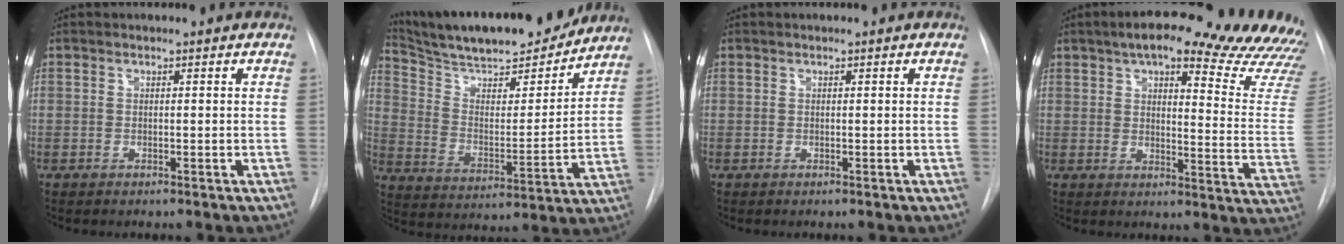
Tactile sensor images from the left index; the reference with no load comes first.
{"total": 21.9, "force": [19.7, 3.4, 9.0], "torque": [-0.152, -0.005, 0.303]}
{"total": 0.0}
{"total": 25.5, "force": [21.2, 4.7, 13.3], "torque": [-0.168, -0.061, 0.235]}